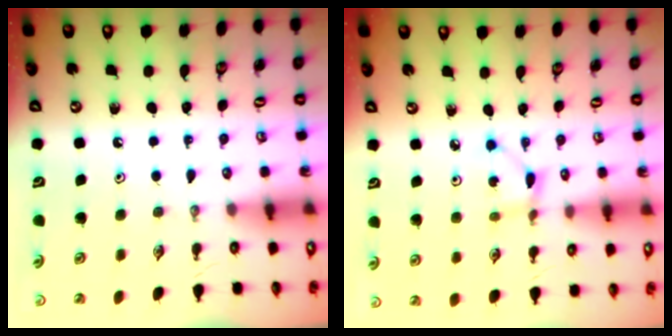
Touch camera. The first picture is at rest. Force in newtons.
{"total": 1.9, "press": 1.9, "slide": 0.3}